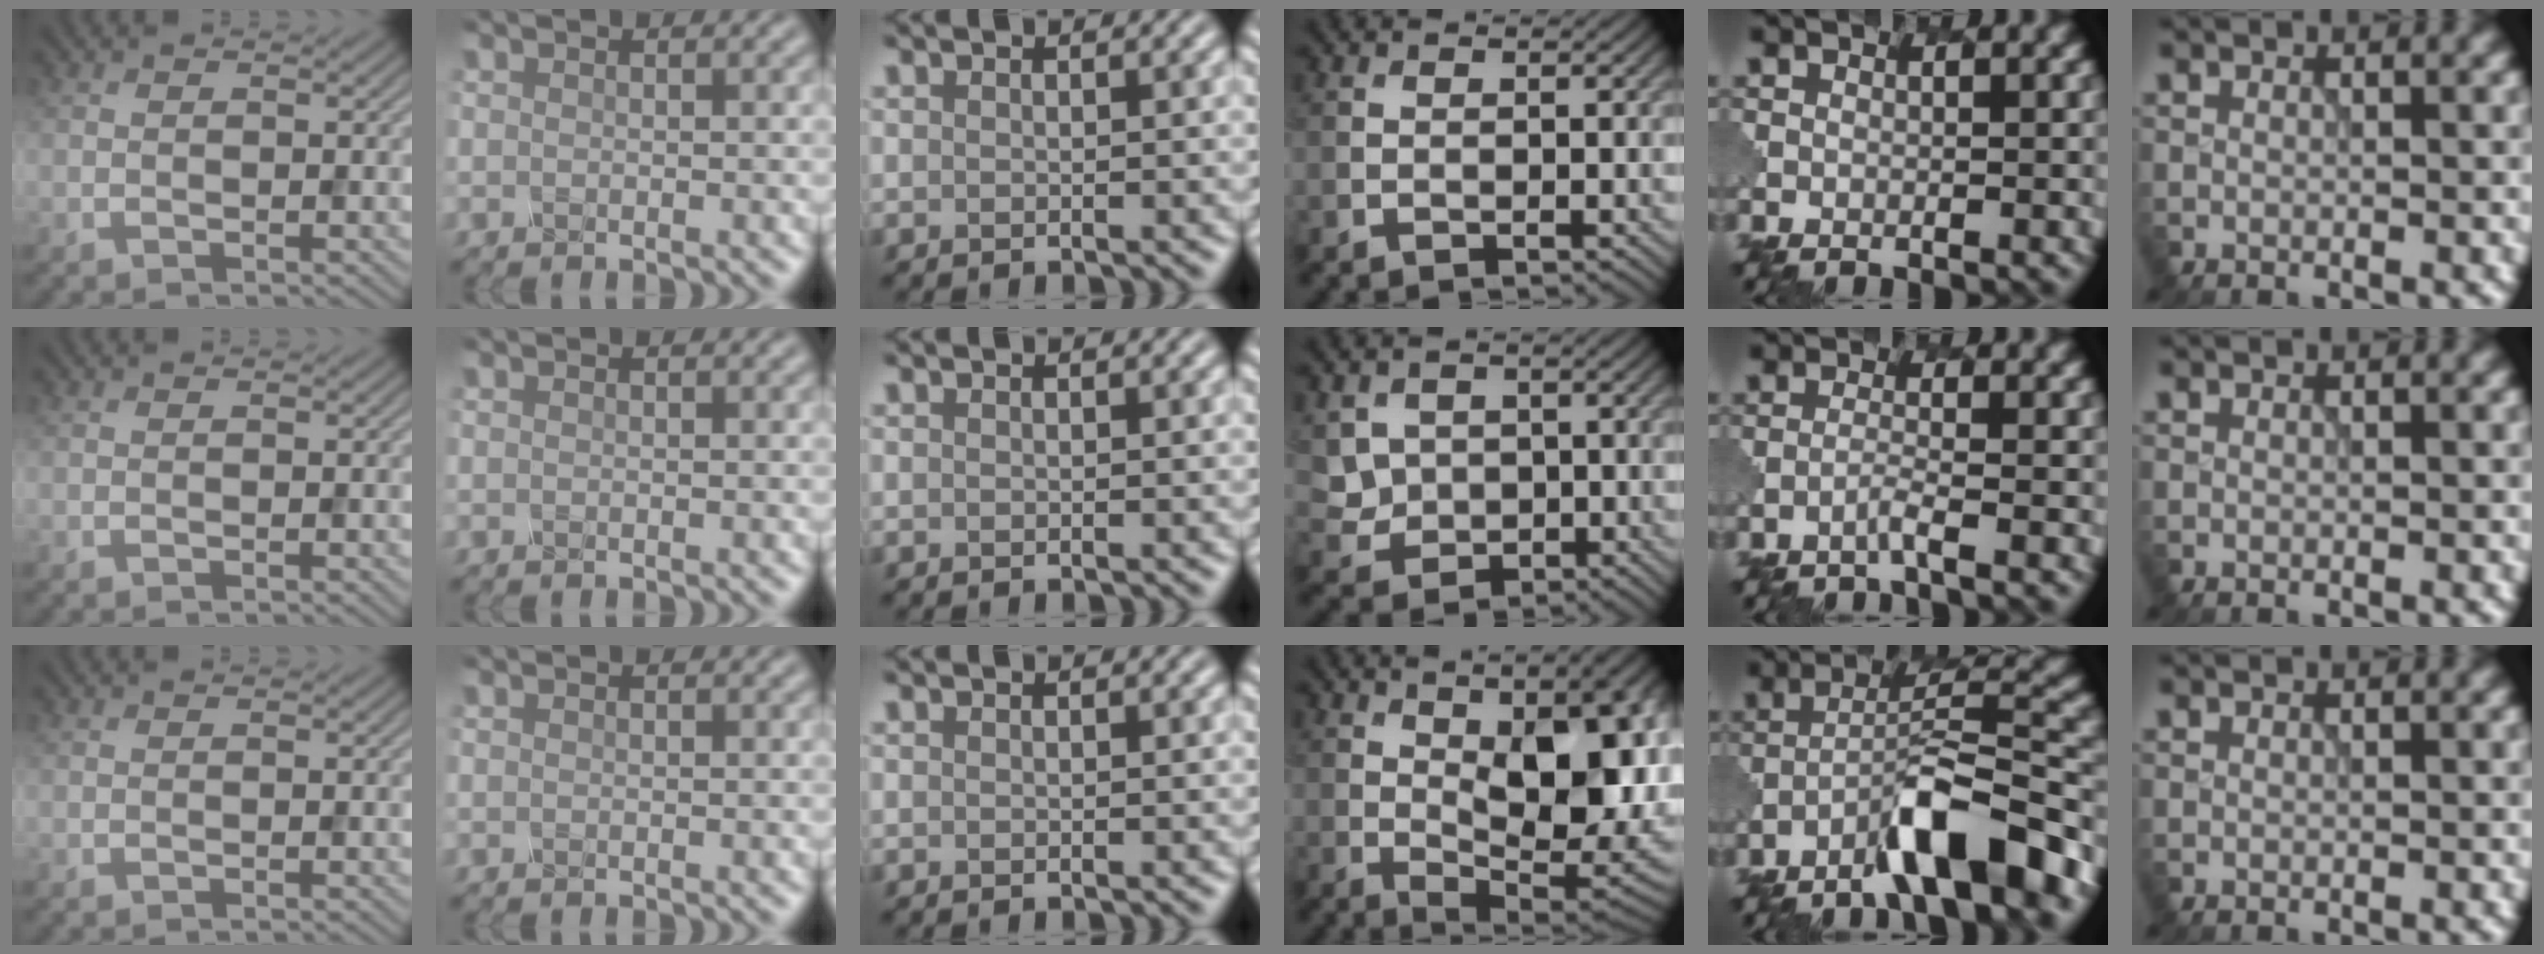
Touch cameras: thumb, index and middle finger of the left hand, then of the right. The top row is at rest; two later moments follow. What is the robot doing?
{"motion": "unscrew", "object": "spray bottle"}